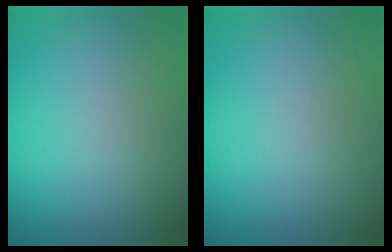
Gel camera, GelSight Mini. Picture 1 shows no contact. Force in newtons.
{"total": 0.0}